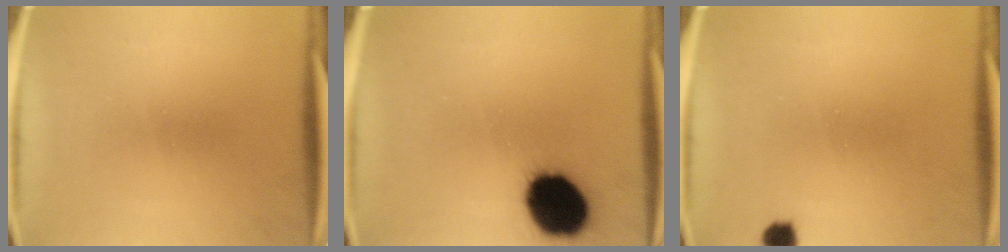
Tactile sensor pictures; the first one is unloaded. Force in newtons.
{"total": 17.9}
{"total": 2.2}